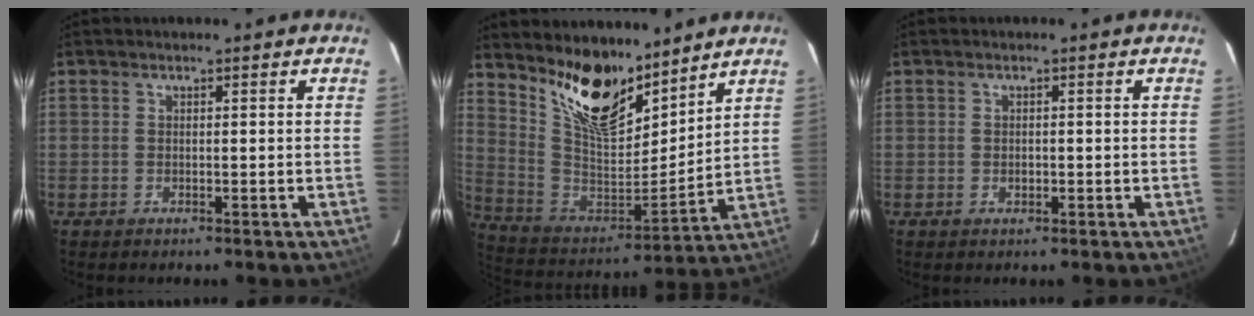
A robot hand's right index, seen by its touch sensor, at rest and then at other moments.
{"total": 17.0, "force": [12.7, 6.3, 9.4], "torque": [-0.185, -0.009, 0.241]}
{"total": 1.1, "force": [-0.3, 0.9, 0.5], "torque": [-0.007, 0.001, -0.004]}